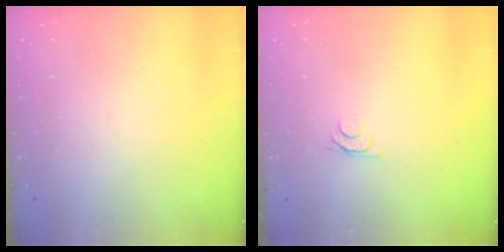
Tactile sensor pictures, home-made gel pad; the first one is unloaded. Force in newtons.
{"total": 4.2, "press": 4.1, "slide": 0.5}